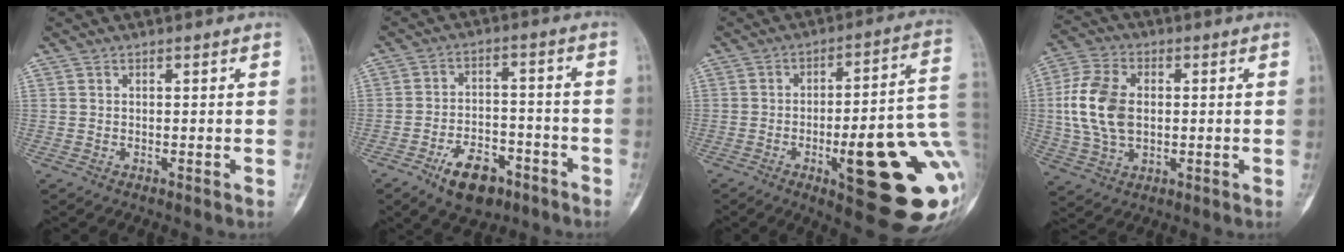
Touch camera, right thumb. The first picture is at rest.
{"total": 10.2, "force": [-6.1, 5.5, 6.0], "torque": [-0.078, 0.038, -0.097]}
{"total": 24.0, "force": [-5.9, 6.1, 22.5], "torque": [-0.247, 0.016, -0.068]}
{"total": 13.6, "force": [0.7, 9.1, 10.2], "torque": [-0.199, 0.009, 0.012]}